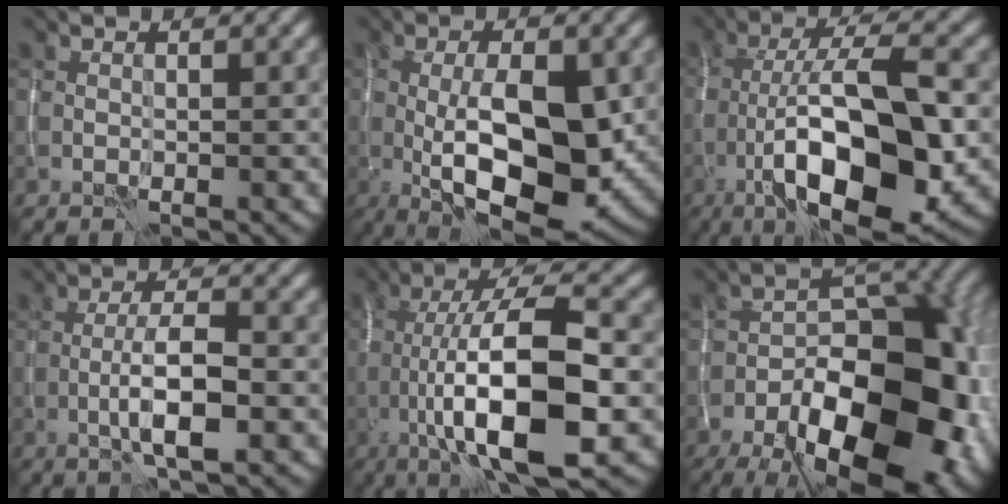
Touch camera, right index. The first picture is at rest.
{"total": 11.1, "force": [-2.0, 4.0, 10.1], "torque": [-0.164, -0.009, -0.030]}
{"total": 14.4, "force": [-4.4, 4.7, 12.8], "torque": [-0.197, 0.016, -0.077]}
{"total": 4.6, "force": [-1.4, 1.0, 4.2], "torque": [-0.075, 0.004, -0.030]}
{"total": 12.6, "force": [-3.1, 3.5, 11.7], "torque": [-0.187, 0.011, -0.058]}
{"total": 17.8, "force": [-7.2, 9.0, 13.6], "torque": [-0.180, -0.009, -0.111]}